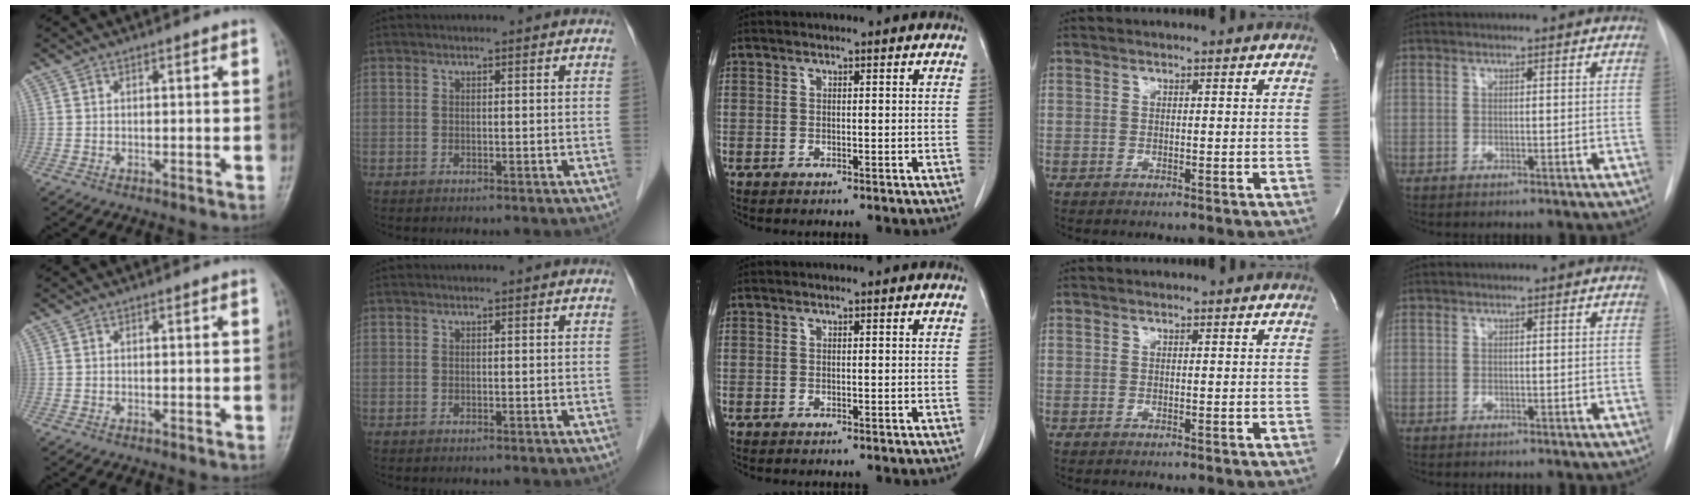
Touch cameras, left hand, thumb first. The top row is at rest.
{}